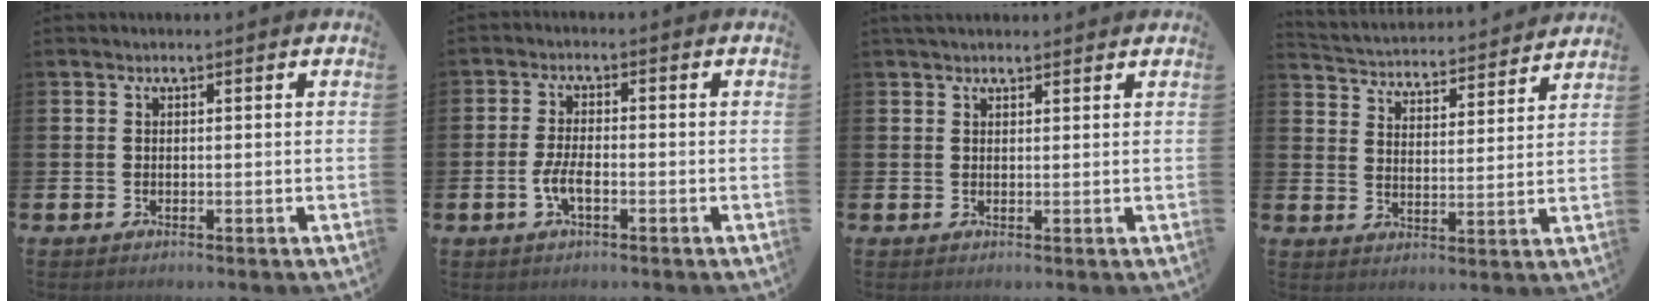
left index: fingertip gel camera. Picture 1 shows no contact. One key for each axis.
{"total": 3.4, "fx": -1.2, "fy": 1.3, "fz": 2.9, "tx": -0.060, "ty": 0.004, "tz": -0.023}
{"total": 1.7, "fx": 1.5, "fy": 0.5, "fz": 0.4, "tx": 0.001, "ty": 0.000, "tz": 0.026}
{"total": 4.2, "fx": 4.2, "fy": 0.7, "fz": 0.0, "tx": -0.024, "ty": -0.041, "tz": 0.068}